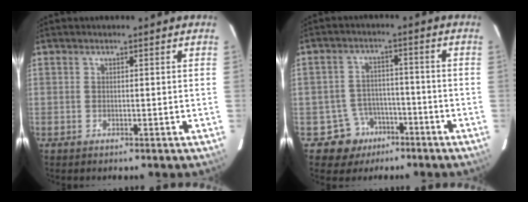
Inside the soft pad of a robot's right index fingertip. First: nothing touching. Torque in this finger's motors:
{"motor_torque": [-0.25, -0.04, -0.48, -0.21]}